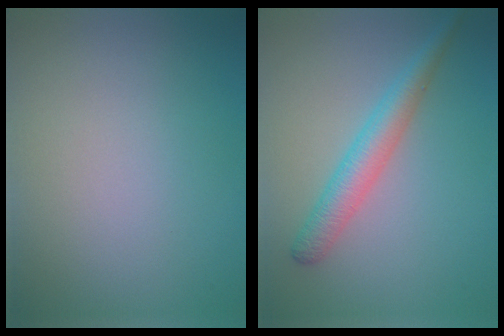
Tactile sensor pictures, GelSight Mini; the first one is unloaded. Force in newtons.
{"total": 3.2, "press": 3.2, "slide": 0.2}